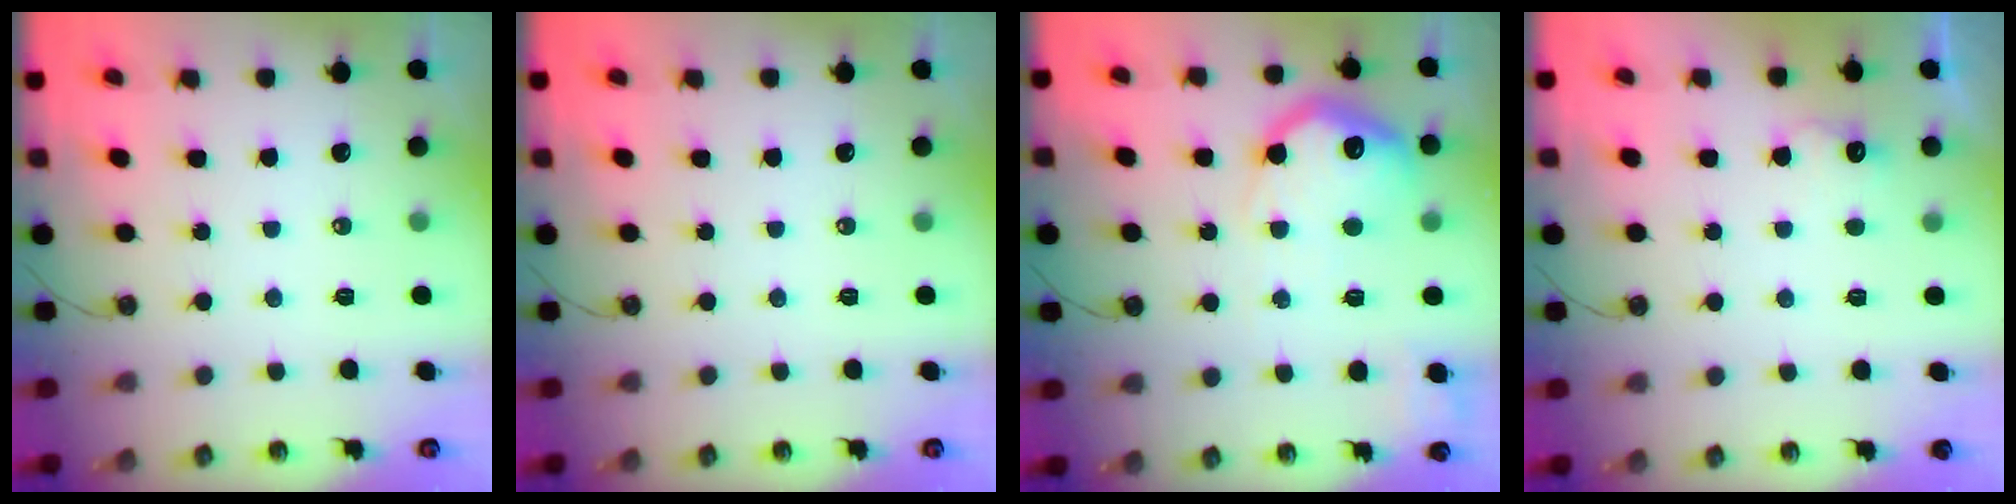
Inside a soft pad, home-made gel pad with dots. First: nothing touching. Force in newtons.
{"total": 0.0}
{"total": 17.9, "press": 17.8, "slide": 1.4}
{"total": 6.1, "press": 6.0, "slide": 1.1}